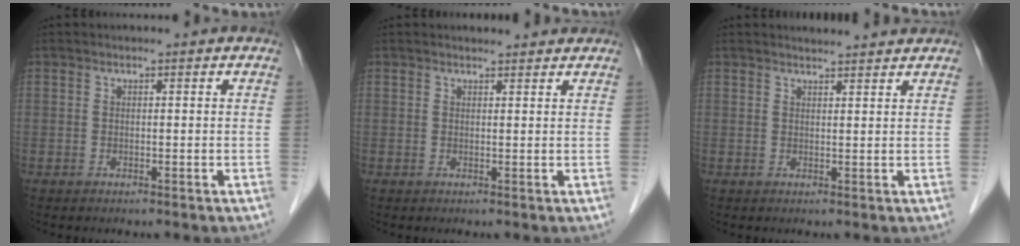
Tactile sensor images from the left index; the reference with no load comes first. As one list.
[{"total": 3.5, "force": [3.4, 0.6, 0.6], "torque": [-0.011, 0.012, 0.039]}, {"total": 4.4, "force": [4.3, 0.0, 0.9], "torque": [-0.017, 0.011, 0.051]}]